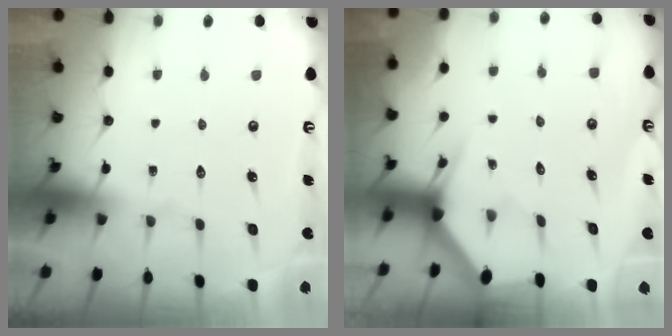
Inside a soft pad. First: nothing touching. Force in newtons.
{"total": 3.1, "press": 3.1, "slide": 0.0}